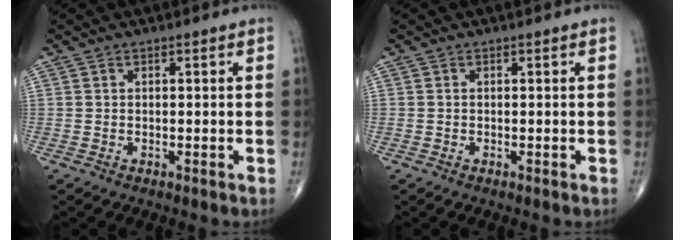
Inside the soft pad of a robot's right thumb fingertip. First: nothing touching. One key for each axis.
{"total": 0.0}